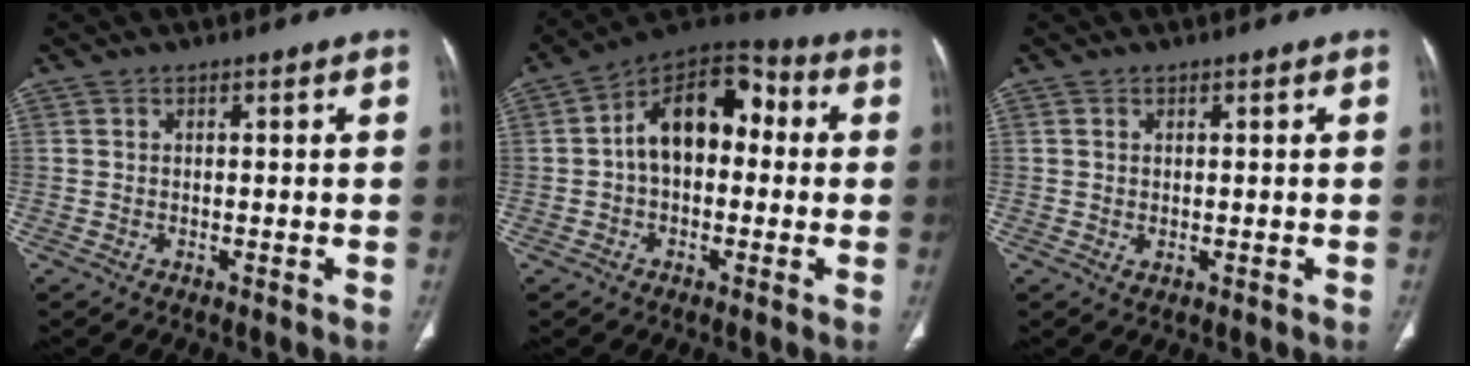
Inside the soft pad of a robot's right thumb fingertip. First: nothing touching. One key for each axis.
{"total": 14.1, "fx": 0.9, "fy": 9.0, "fz": 10.9, "tx": -0.143, "ty": 0.045, "tz": -0.002}
{"total": 0.7, "fx": 0.2, "fy": 0.5, "fz": 0.5, "tx": -0.012, "ty": -0.004, "tz": 0.007}